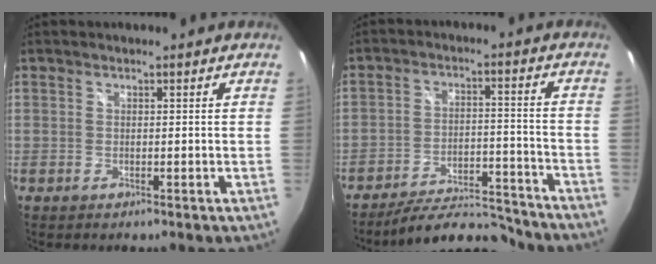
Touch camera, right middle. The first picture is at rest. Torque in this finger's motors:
{"motor_torque": [-0.51, -1.63, -0.35, -0.13]}